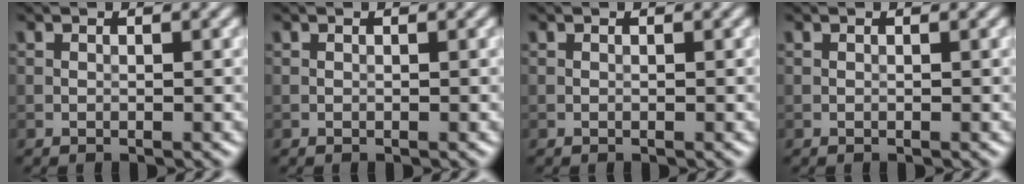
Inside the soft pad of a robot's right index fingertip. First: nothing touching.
{"total": 0.0}
{"total": 0.0}
{"total": 0.0}